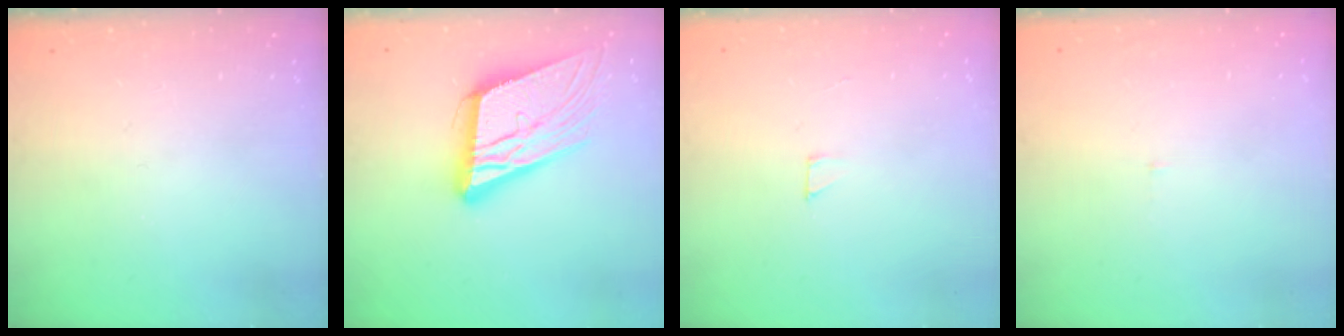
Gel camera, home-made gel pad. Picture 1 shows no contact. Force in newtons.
{"total": 17.9, "press": 17.6, "slide": 3.3}
{"total": 2.0, "press": 2.0, "slide": 0.0}
{"total": 3.0, "press": 3.0, "slide": 0.2}